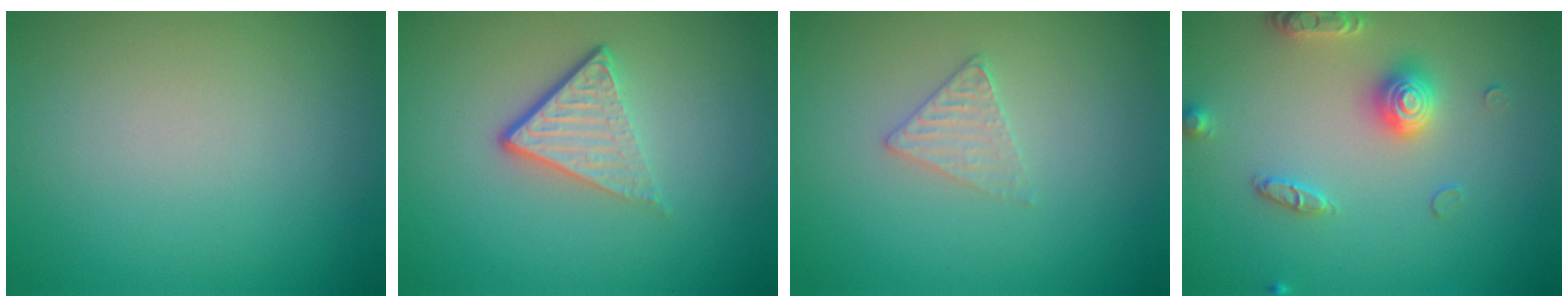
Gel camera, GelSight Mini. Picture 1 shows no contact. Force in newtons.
{"total": 3.8, "press": 2.6, "slide": 2.9}
{"total": 1.6, "press": 1.6, "slide": 0.2}
{"total": 3.0, "press": 3.0, "slide": 0.4}